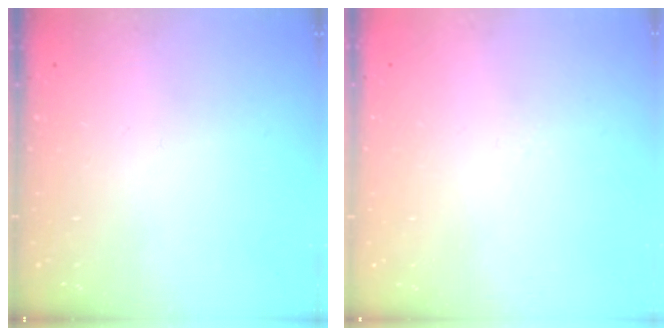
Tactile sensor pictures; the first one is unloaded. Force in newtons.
{"total": 1.8, "press": 1.6, "slide": 0.6}